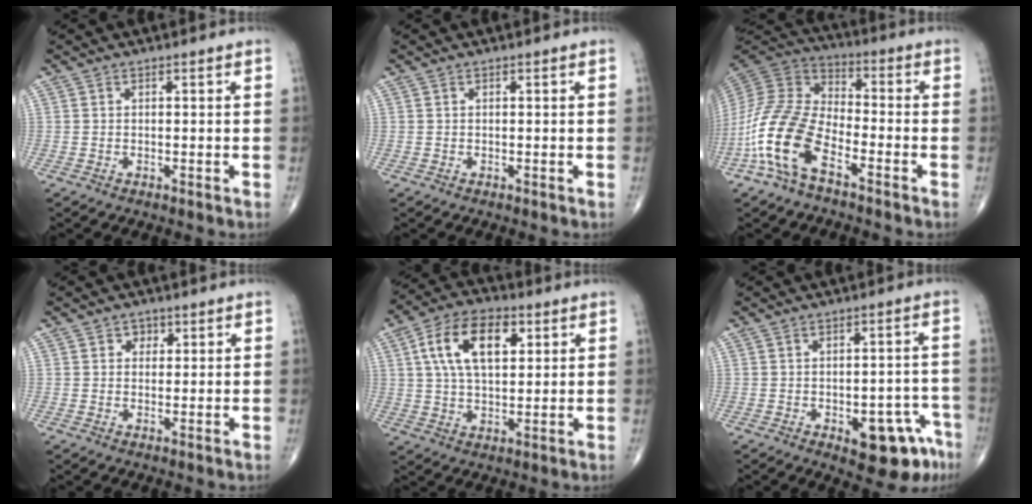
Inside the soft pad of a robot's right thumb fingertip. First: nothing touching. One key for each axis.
{"total": 0.0}
{"total": 15.6, "fx": -7.3, "fy": 7.4, "fz": 11.6, "tx": -0.245, "ty": 0.048, "tz": -0.153}
{"total": 2.2, "fx": 0.9, "fy": 1.9, "fz": 0.8, "tx": 0.007, "ty": -0.003, "tz": 0.009}
{"total": 13.4, "fx": 4.2, "fy": 7.3, "fz": 10.4, "tx": -0.175, "ty": 0.004, "tz": 0.071}
{"total": 11.0, "fx": -5.4, "fy": 5.1, "fz": 8.1, "tx": -0.066, "ty": 0.036, "tz": -0.060}